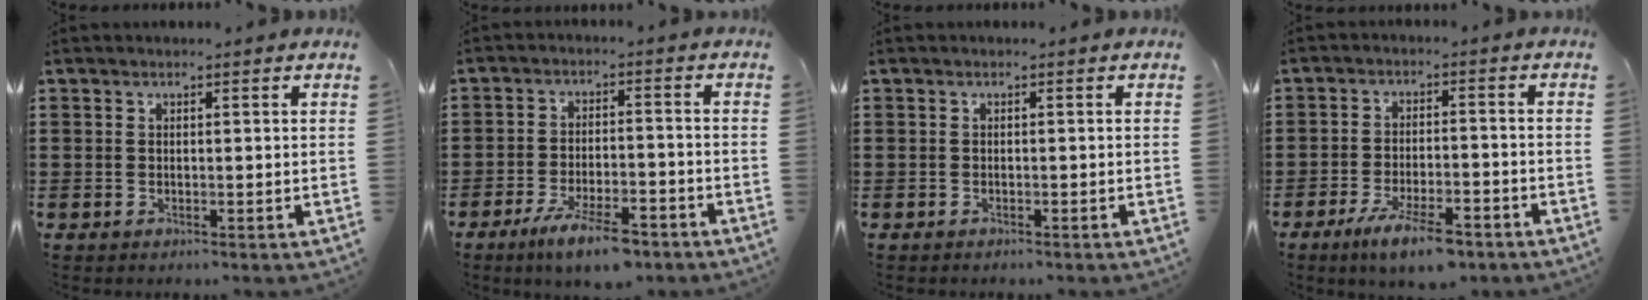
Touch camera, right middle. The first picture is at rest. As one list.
[{"total": 7.1, "force": [-5.3, 1.7, 4.3], "torque": [-0.085, 0.001, -0.097]}, {"total": 0.6, "force": [-0.5, 0.2, 0.0], "torque": [-0.001, 0.002, -0.012]}, {"total": 6.9, "force": [-4.9, 1.7, 4.5], "torque": [-0.088, 0.001, -0.090]}]